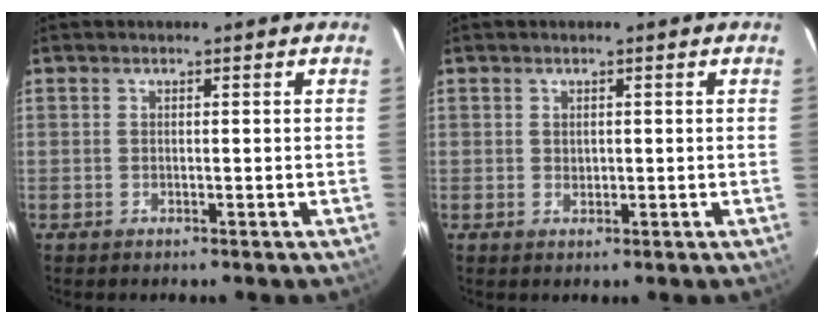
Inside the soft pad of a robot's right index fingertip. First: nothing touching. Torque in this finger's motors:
{"motor_torque": [-0.23, 0.04, -0.04, 0.00]}